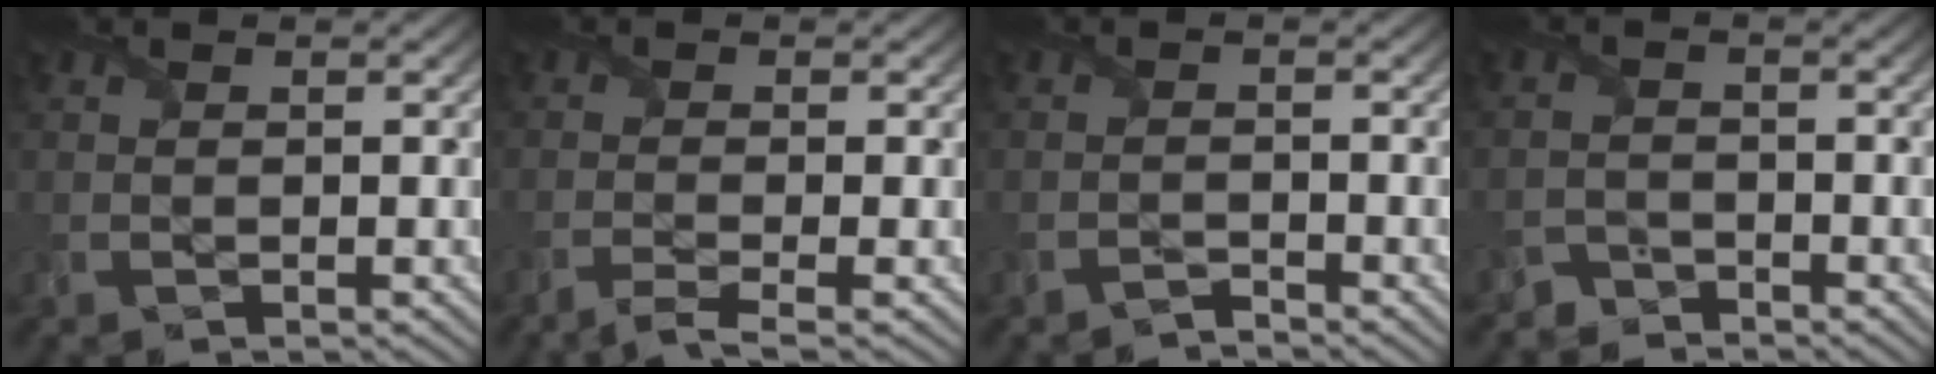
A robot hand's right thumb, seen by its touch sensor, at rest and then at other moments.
{"total": 2.5, "force": [-1.8, 0.3, 1.8], "torque": [-0.021, 0.004, -0.048]}
{"total": 1.4, "force": [-1.4, 0.0, 0.0], "torque": [0.003, 0.003, -0.032]}
{"total": 2.2, "force": [-2.0, 0.6, -0.4], "torque": [0.012, 0.003, -0.046]}